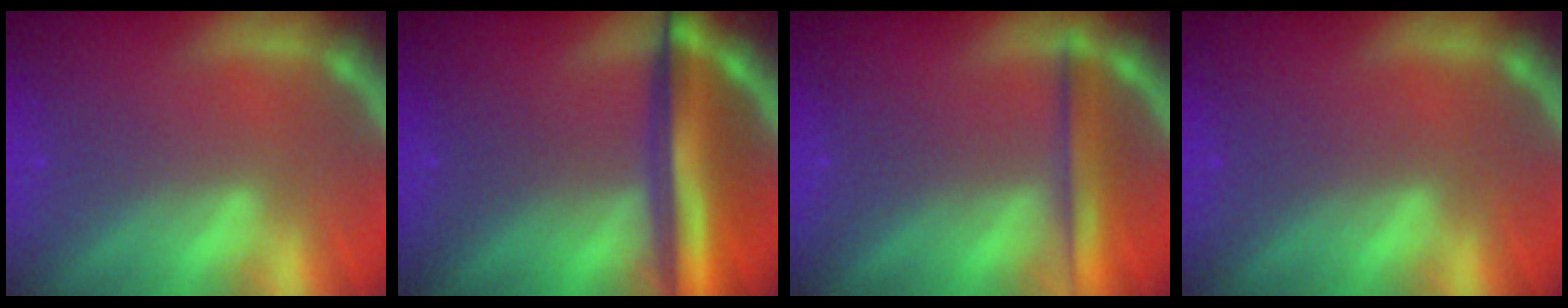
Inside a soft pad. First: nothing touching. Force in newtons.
{"total": 8.1}
{"total": 3.5}
{"total": 0.0}